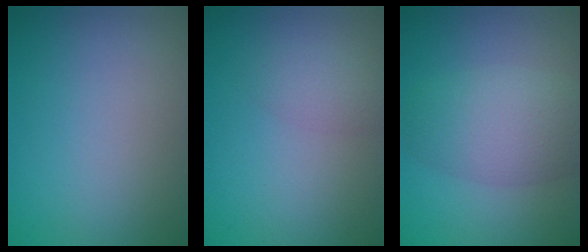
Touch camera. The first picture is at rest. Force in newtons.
{"total": 1.6, "press": 1.6, "slide": 0.1}
{"total": 5.5, "press": 5.5, "slide": 0.4}